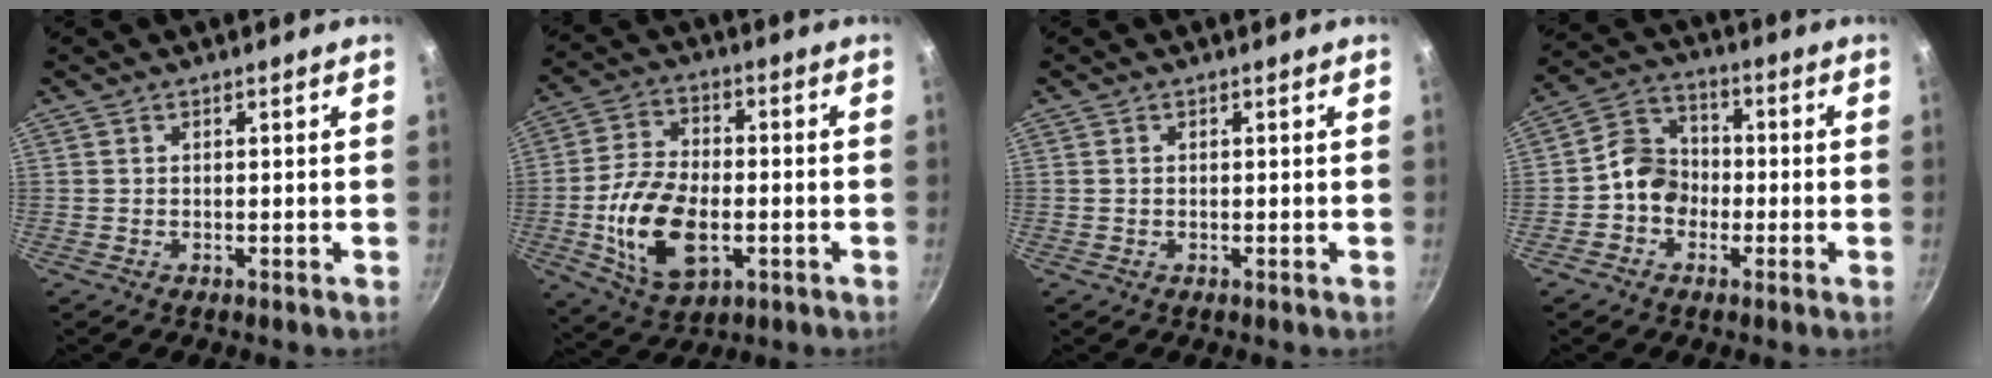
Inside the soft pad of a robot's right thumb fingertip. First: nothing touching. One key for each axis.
{"total": 15.4, "fx": -3.4, "fy": 9.0, "fz": 12.1, "tx": -0.216, "ty": 0.015, "tz": -0.058}
{"total": 0.6, "fx": 0.1, "fy": 0.4, "fz": 0.3, "tx": -0.005, "ty": 0.002, "tz": 0.001}
{"total": 8.4, "fx": -1.7, "fy": 7.1, "fz": 4.1, "tx": -0.037, "ty": 0.031, "tz": -0.047}